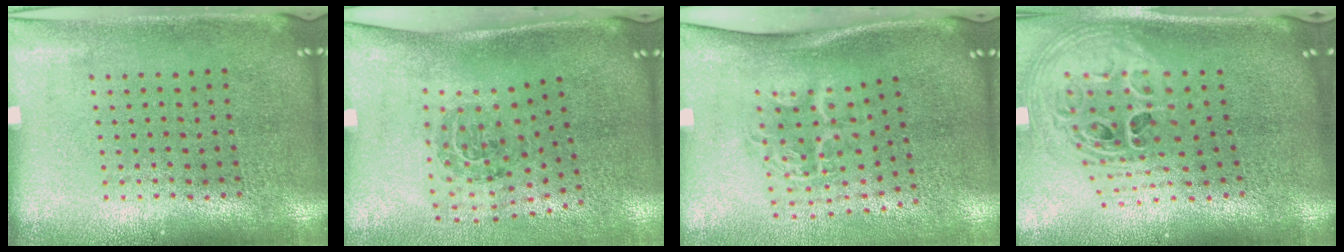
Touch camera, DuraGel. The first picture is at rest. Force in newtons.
{"total": 1.8, "press": 1.2, "slide": 1.3}
{"total": 2.0, "press": 1.3, "slide": 1.5}
{"total": 2.8, "press": 2.0, "slide": 2.0}